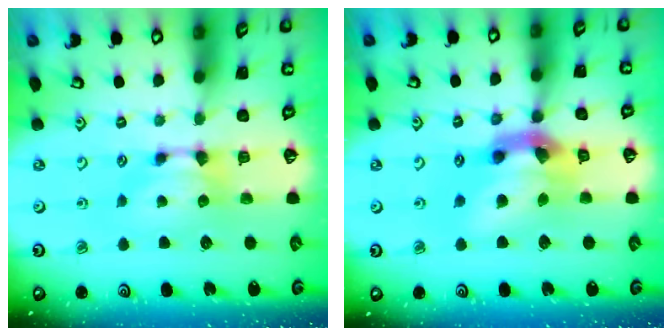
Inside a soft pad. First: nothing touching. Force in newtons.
{"total": 8.9, "press": 8.5, "slide": 2.6}